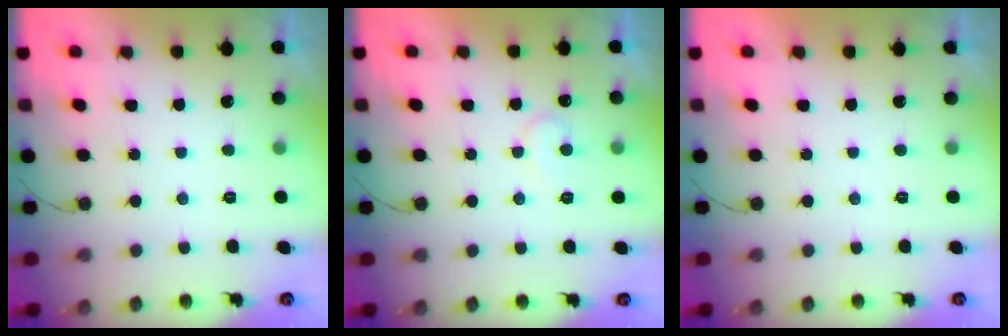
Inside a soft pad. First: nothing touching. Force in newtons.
{"total": 8.2, "press": 8.1, "slide": 0.4}
{"total": 1.7, "press": 1.7, "slide": 0.0}